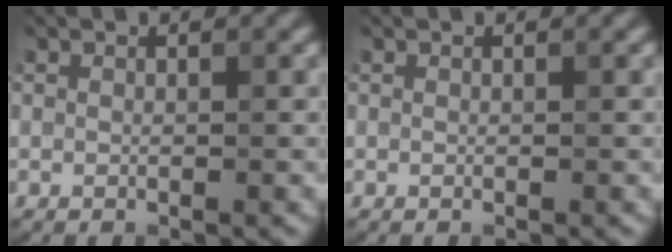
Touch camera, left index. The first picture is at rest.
{"total": 0.0}